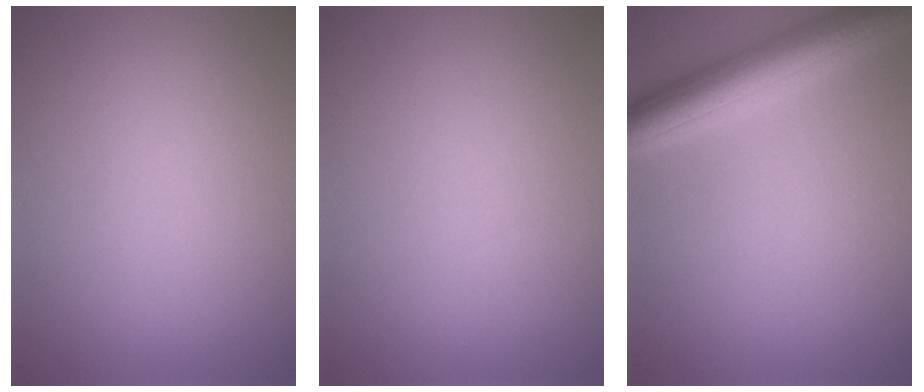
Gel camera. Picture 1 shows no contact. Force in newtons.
{"total": 0.0}
{"total": 6.0, "press": 6.0, "slide": 0.2}